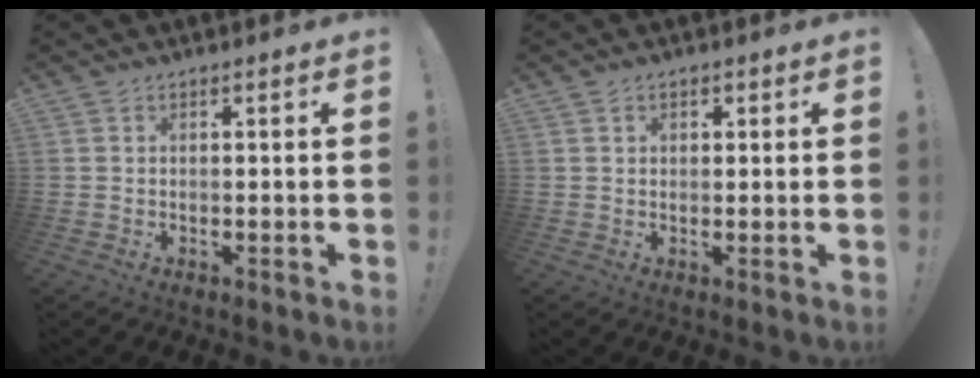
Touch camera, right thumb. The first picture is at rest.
{"total": 1.4, "force": [0.5, 1.2, 0.5], "torque": [0.003, -0.003, 0.007]}